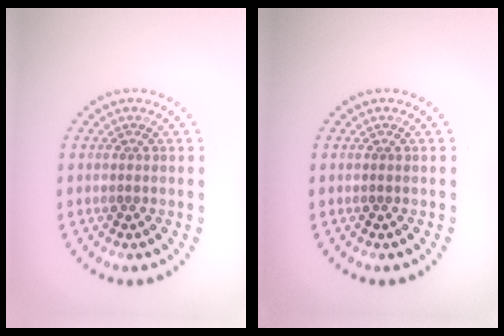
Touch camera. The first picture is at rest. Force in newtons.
{"total": 0.0}